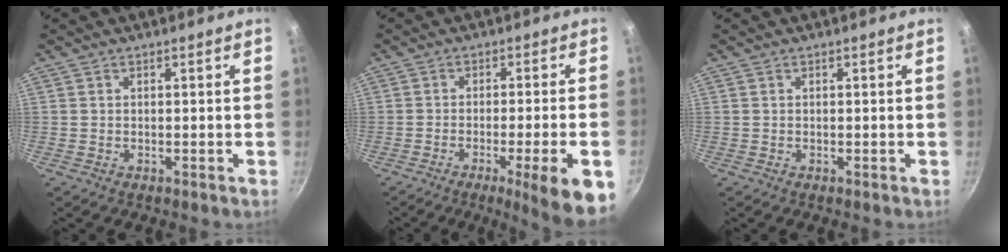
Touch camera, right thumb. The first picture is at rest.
{"total": 11.3, "force": [-4.7, 1.2, 10.2], "torque": [-0.130, 0.015, -0.061]}
{"total": 0.0}